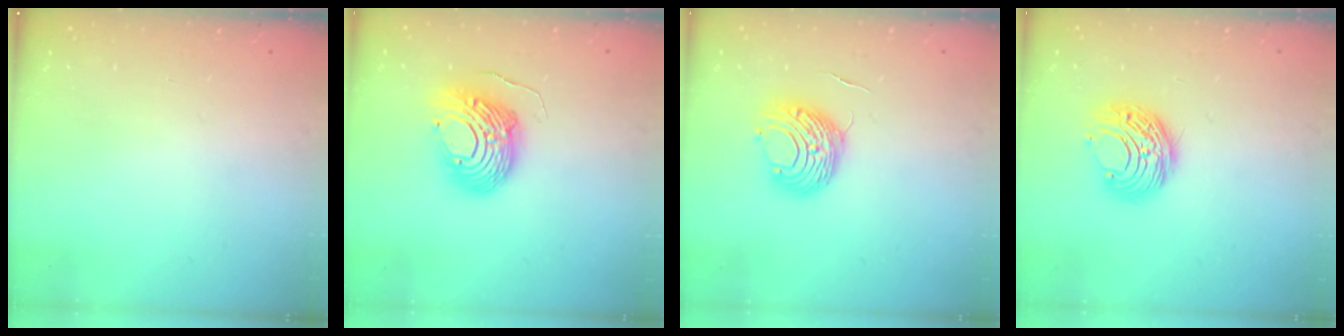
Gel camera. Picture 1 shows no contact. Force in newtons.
{"total": 12.6, "press": 12.6, "slide": 1.4}
{"total": 10.2, "press": 10.2, "slide": 0.8}
{"total": 9.0, "press": 9.0, "slide": 0.2}